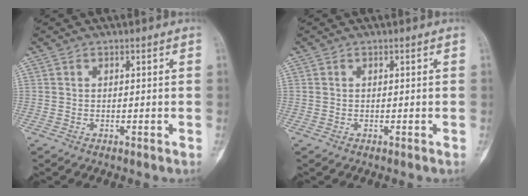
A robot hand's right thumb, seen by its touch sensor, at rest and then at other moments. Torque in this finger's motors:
{"motor_torque": [-0.27, -0.42, 0.35, 0.00, 0.01]}